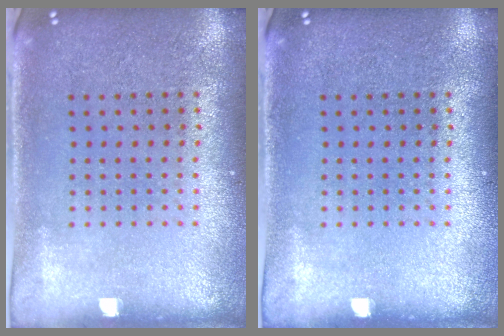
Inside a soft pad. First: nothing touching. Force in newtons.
{"total": 0.0}